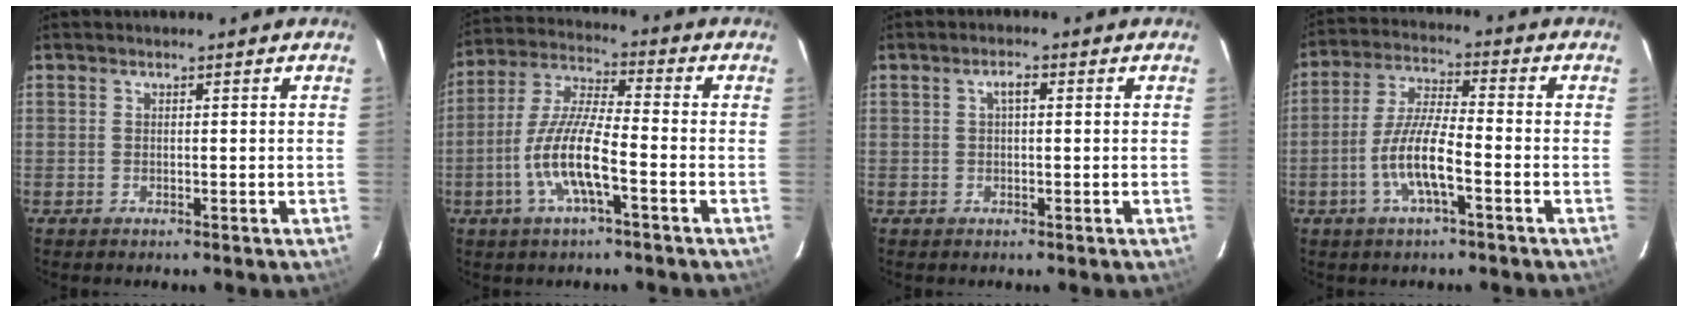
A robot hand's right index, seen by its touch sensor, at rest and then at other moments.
{"total": 10.9, "force": [-4.1, 1.8, 10.0], "torque": [-0.212, -0.001, -0.083]}
{"total": 1.9, "force": [0.4, 0.7, 1.7], "torque": [-0.033, 0.009, 0.007]}
{"total": 8.9, "force": [-3.5, 1.5, 8.0], "torque": [-0.167, 0.001, -0.069]}